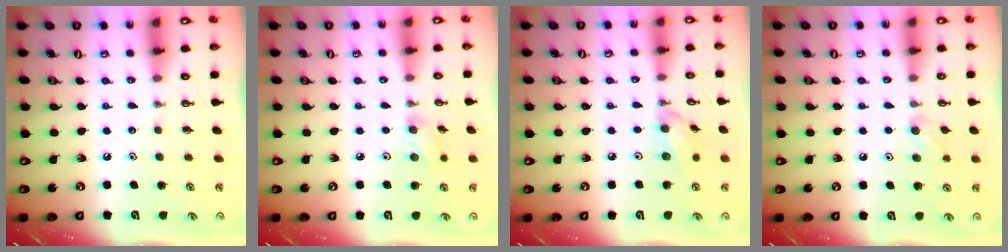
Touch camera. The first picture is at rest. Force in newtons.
{"total": 6.1, "press": 5.8, "slide": 1.9}
{"total": 8.9, "press": 8.9, "slide": 1.1}
{"total": 5.7, "press": 5.7, "slide": 1.0}